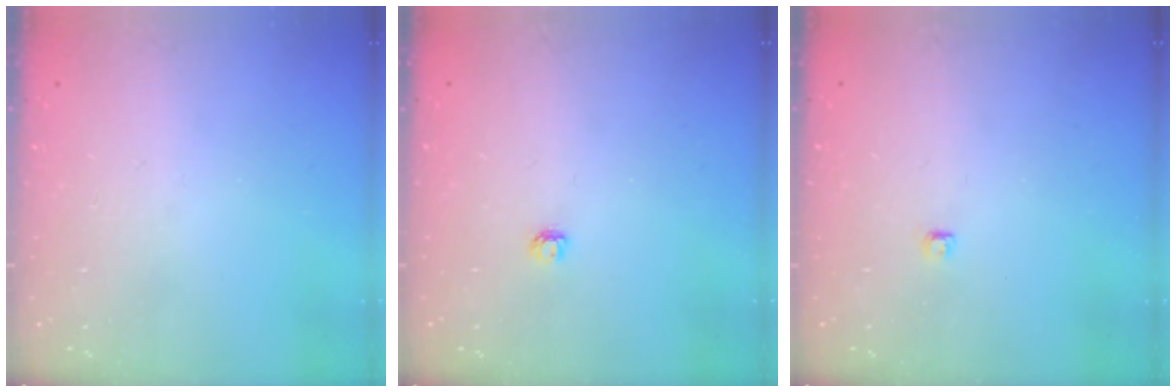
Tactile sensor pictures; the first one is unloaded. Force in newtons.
{"total": 3.2, "press": 3.2, "slide": 0.4}
{"total": 2.8, "press": 2.7, "slide": 0.3}